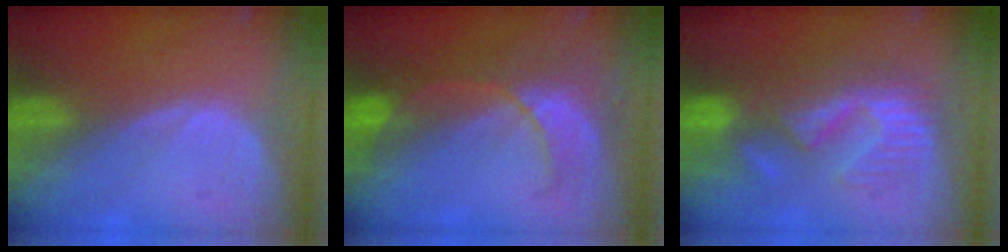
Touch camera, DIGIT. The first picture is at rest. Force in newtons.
{"total": 8.0, "press": 7.3, "slide": 3.3}
{"total": 8.7, "press": 8.6, "slide": 1.4}